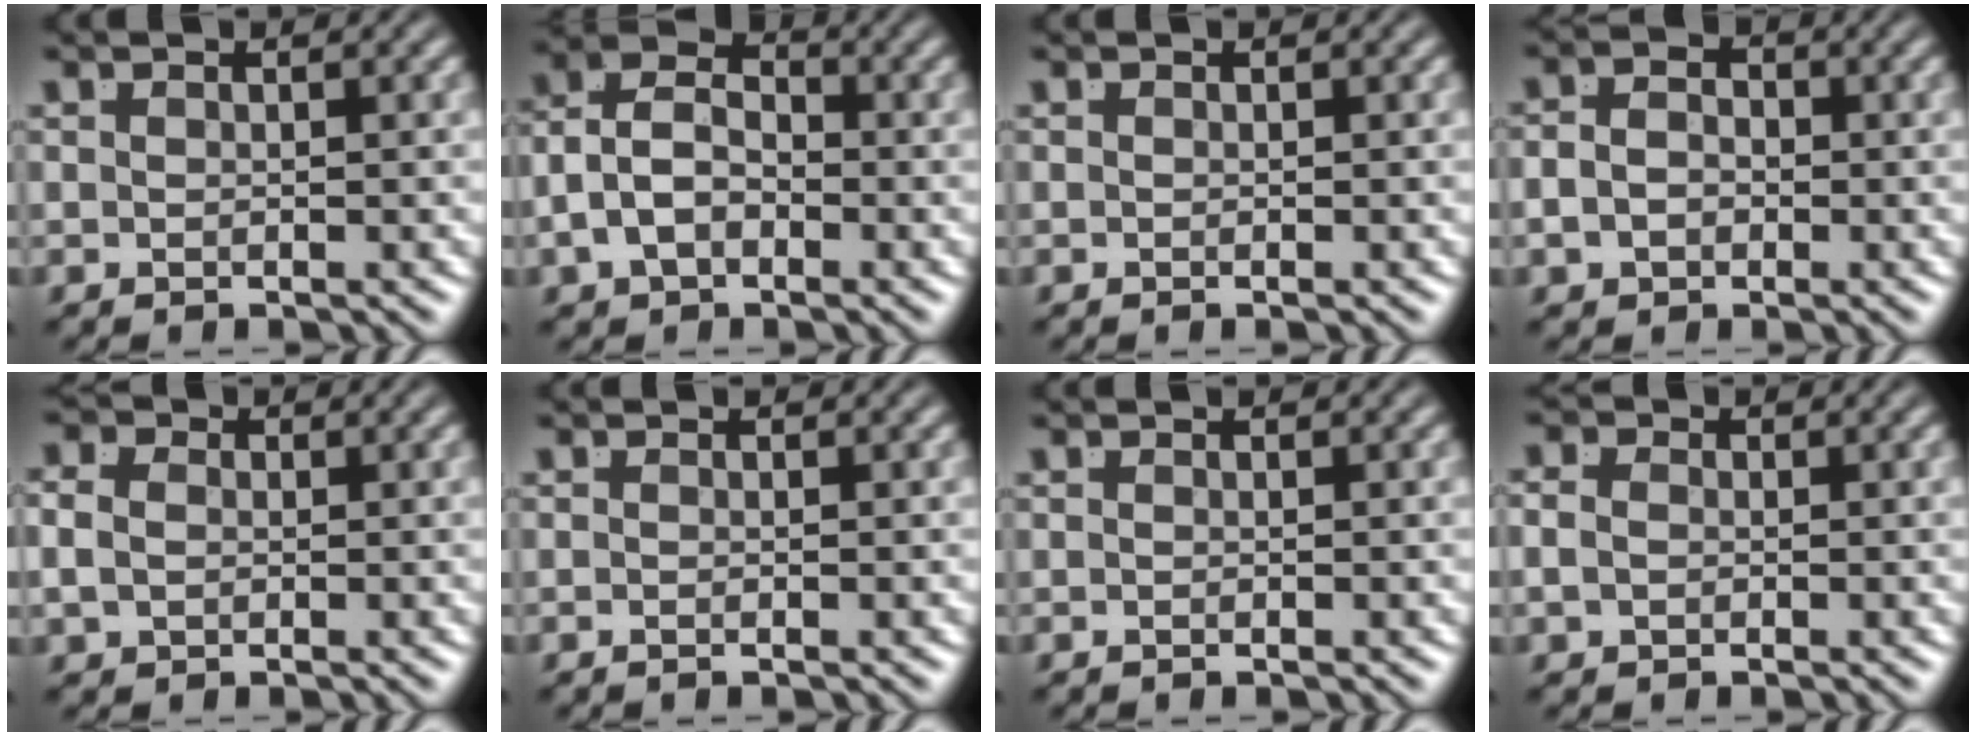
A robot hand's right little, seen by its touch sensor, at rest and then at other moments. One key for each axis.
{"total": 6.8, "fx": 0.0, "fy": 5.3, "fz": 4.3, "tx": -0.088, "ty": -0.007, "tz": -0.005}
{"total": 0.0}
{"total": 2.7, "fx": -0.6, "fy": 2.1, "fz": 1.6, "tx": -0.030, "ty": -0.008, "tz": -0.011}
{"total": 2.4, "fx": -0.2, "fy": 2.1, "fz": 1.3, "tx": -0.033, "ty": -0.008, "tz": 0.000}
{"total": 0.7, "fx": -0.5, "fy": -0.5, "fz": 0.3, "tx": 0.000, "ty": 0.000, "tz": -0.008}
{"total": 0.5, "fx": -0.3, "fy": -0.4, "fz": 0.1, "tx": 0.004, "ty": 0.002, "tz": -0.005}
{"total": 1.8, "fx": -0.4, "fy": 1.5, "fz": 0.9, "tx": -0.021, "ty": -0.007, "tz": -0.006}